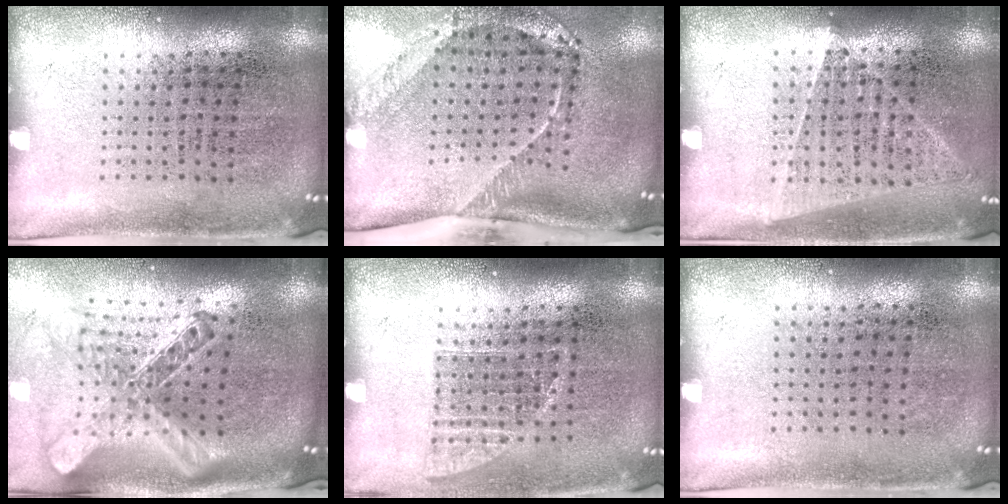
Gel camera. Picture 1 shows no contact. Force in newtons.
{"total": 2.7, "press": 1.8, "slide": 2.0}
{"total": 1.2, "press": 1.1, "slide": 0.1}
{"total": 2.8, "press": 2.0, "slide": 1.9}
{"total": 1.0, "press": 0.8, "slide": 0.6}
{"total": 0.0}